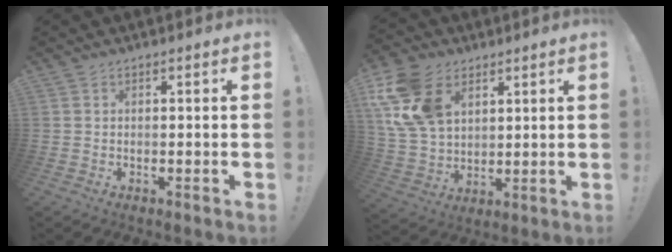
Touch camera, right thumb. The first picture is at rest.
{"total": 17.9, "force": [7.6, 12.5, 10.3], "torque": [-0.207, -0.032, 0.147]}